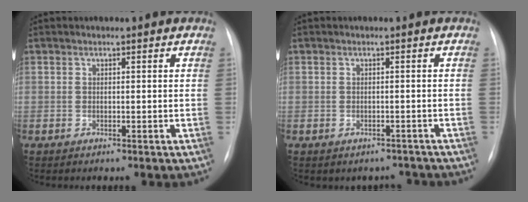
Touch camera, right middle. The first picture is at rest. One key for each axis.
{"total": 3.0, "fx": -2.5, "fy": 1.6, "fz": 0.0, "tx": 0.001, "ty": 0.014, "tz": -0.028}